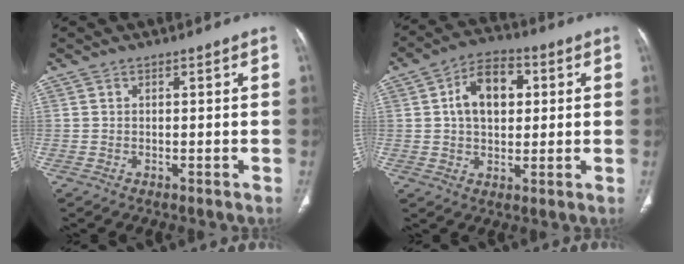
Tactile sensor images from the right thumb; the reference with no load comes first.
{"total": 10.8, "force": [2.2, 7.0, 7.9], "torque": [-0.111, 0.012, 0.032]}